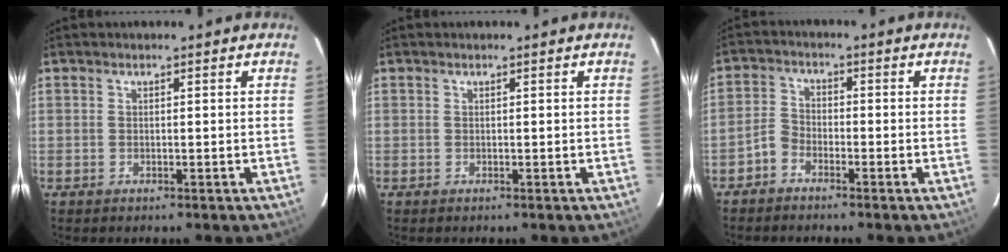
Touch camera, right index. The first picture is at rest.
{"total": 0.0}
{"total": 3.1, "force": [-2.3, 1.8, 0.9], "torque": [-0.021, 0.012, -0.049]}